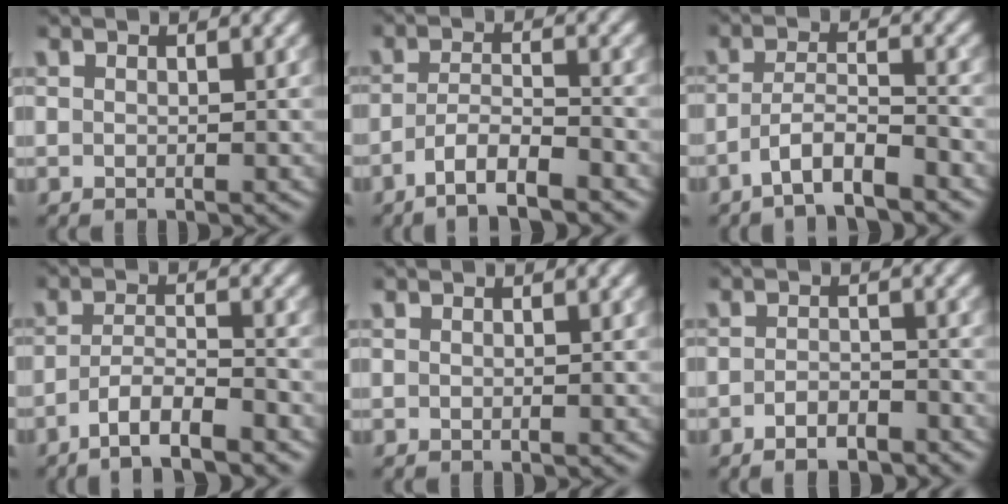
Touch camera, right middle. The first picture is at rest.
{"total": 4.1, "force": [-2.8, 0.8, 2.9], "torque": [-0.051, 0.003, -0.055]}
{"total": 4.1, "force": [-2.8, 0.8, 3.0], "torque": [-0.052, 0.005, -0.059]}
{"total": 4.5, "force": [-3.2, 0.9, 3.1], "torque": [-0.052, 0.003, -0.061]}
{"total": 0.0}
{"total": 2.5, "force": [-1.9, 0.8, 1.4], "torque": [-0.021, 0.003, -0.034]}